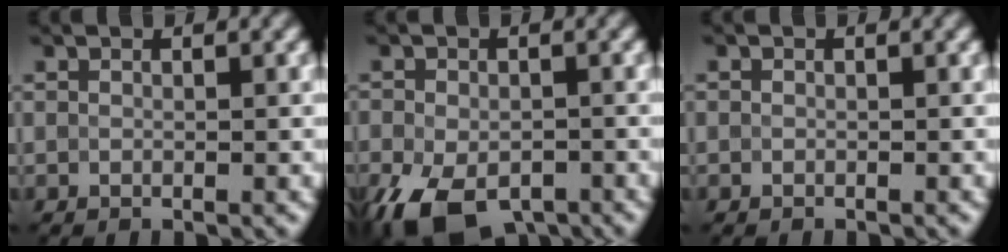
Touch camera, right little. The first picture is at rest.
{"total": 7.9, "force": [-4.9, 4.0, 4.8], "torque": [-0.098, -0.022, -0.066]}
{"total": 0.9, "force": [-0.4, 0.0, -0.7], "torque": [0.013, 0.000, 0.000]}